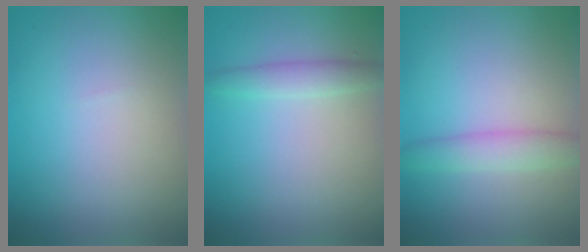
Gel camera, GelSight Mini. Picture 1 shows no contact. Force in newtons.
{"total": 1.9, "press": 1.9, "slide": 0.0}
{"total": 2.5, "press": 2.5, "slide": 0.1}